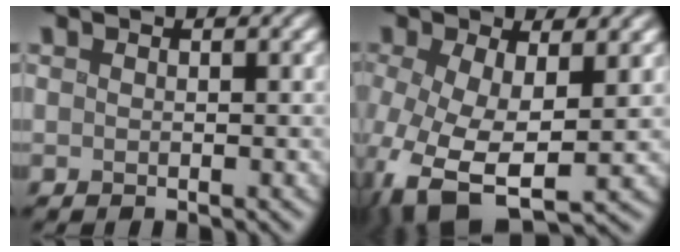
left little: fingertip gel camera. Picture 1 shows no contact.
{"total": 8.6, "force": [-2.5, 4.2, 7.1], "torque": [-0.171, -0.024, -0.038]}